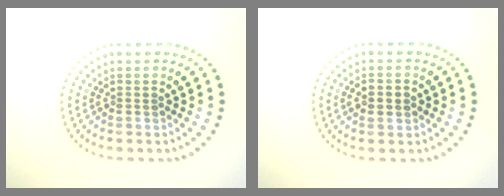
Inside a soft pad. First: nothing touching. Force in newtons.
{"total": 2.4, "press": 2.4, "slide": 0.2}